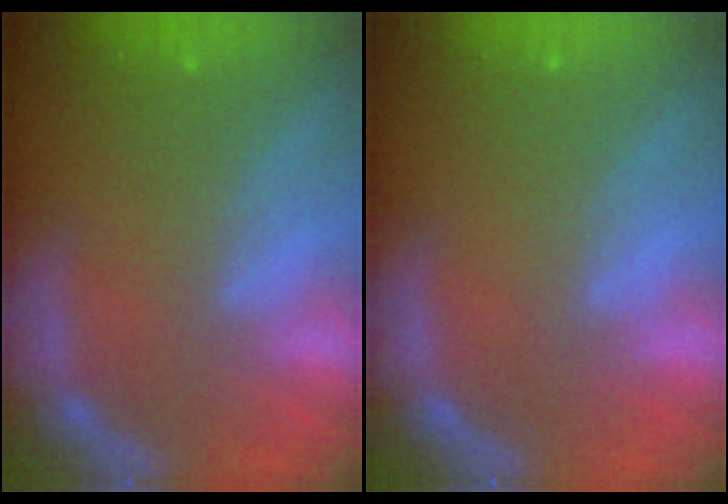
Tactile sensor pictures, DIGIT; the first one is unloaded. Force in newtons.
{"total": 0.0}